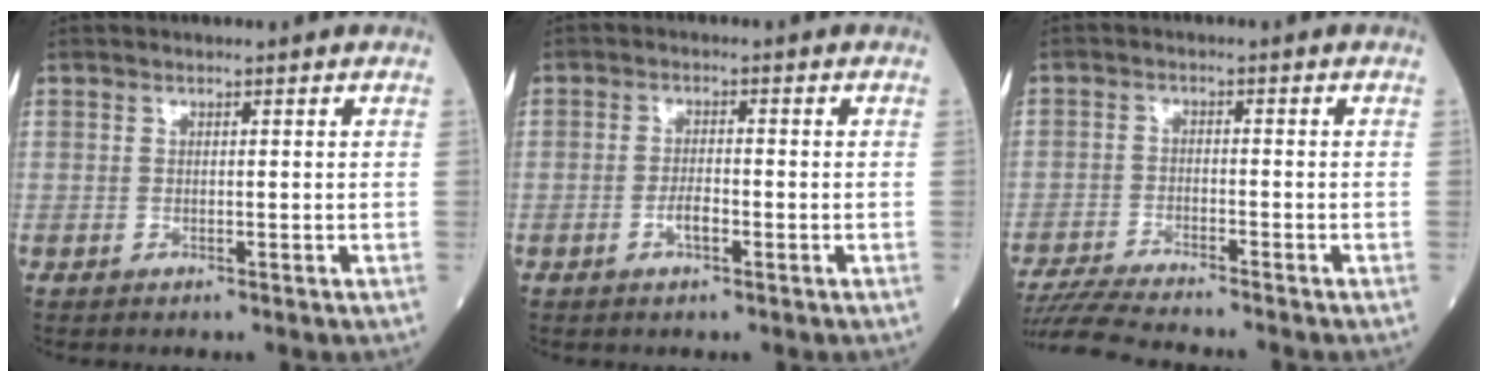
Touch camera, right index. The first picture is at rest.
{"total": 2.4, "force": [-1.2, 0.6, 2.0], "torque": [-0.037, 0.002, -0.020]}
{"total": 8.8, "force": [-8.2, 0.1, 3.1], "torque": [-0.055, -0.021, -0.142]}